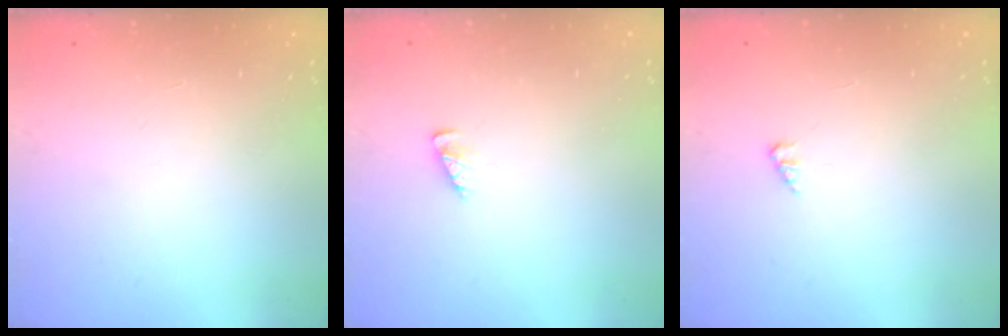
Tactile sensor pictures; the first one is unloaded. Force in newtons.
{"total": 2.1, "press": 2.1, "slide": 0.3}
{"total": 0.9, "press": 0.9, "slide": 0.2}